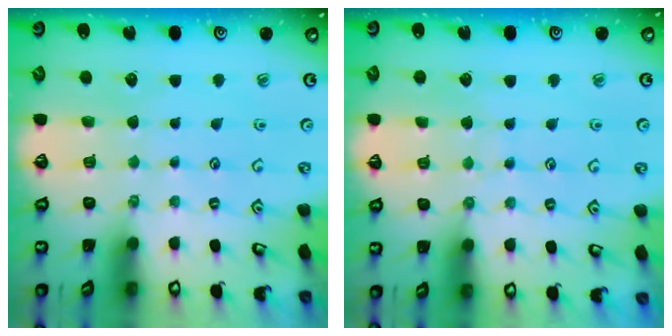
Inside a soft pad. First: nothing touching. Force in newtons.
{"total": 5.2, "press": 5.2, "slide": 0.4}